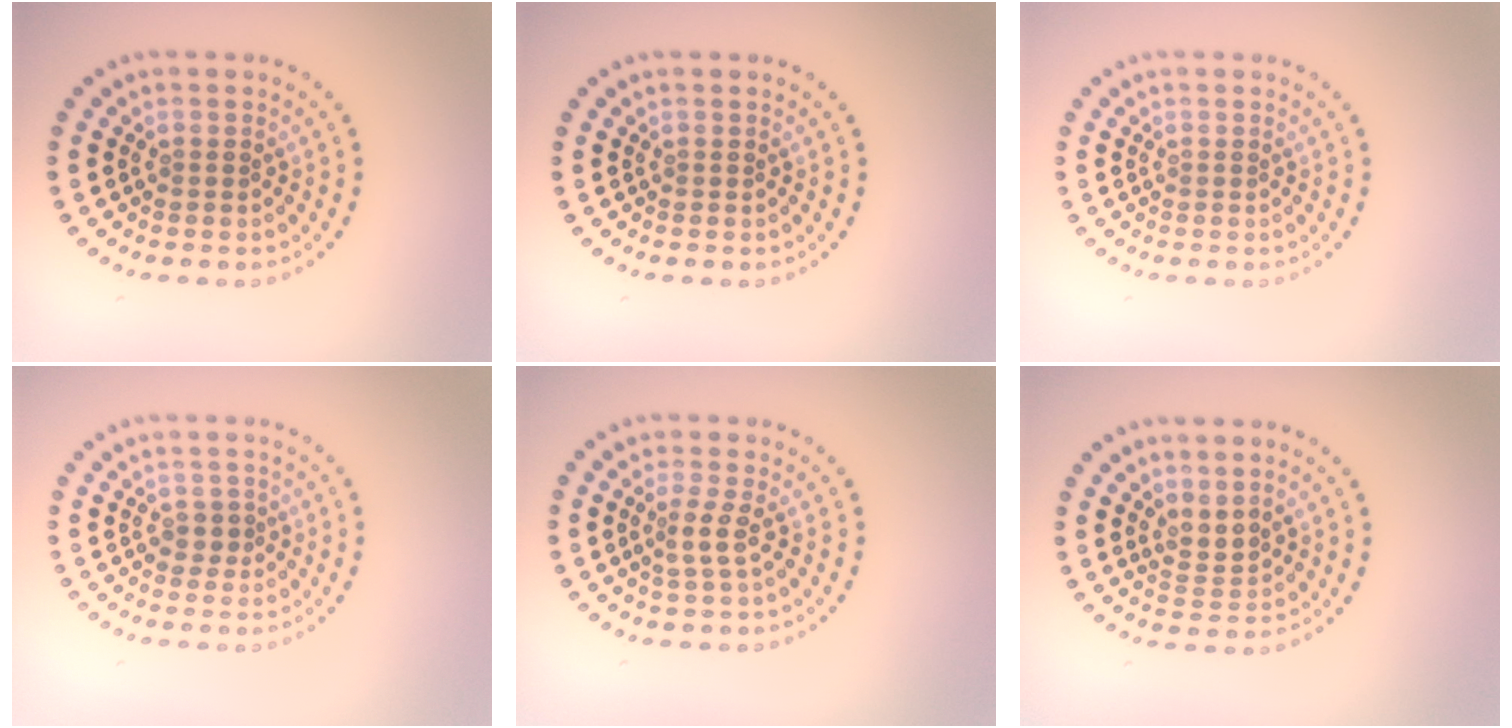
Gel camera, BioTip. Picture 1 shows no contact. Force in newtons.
{"total": 0.0}
{"total": 0.0}
{"total": 0.9, "press": 0.7, "slide": 0.6}
{"total": 1.7, "press": 1.2, "slide": 1.1}
{"total": 1.9, "press": 1.3, "slide": 1.3}